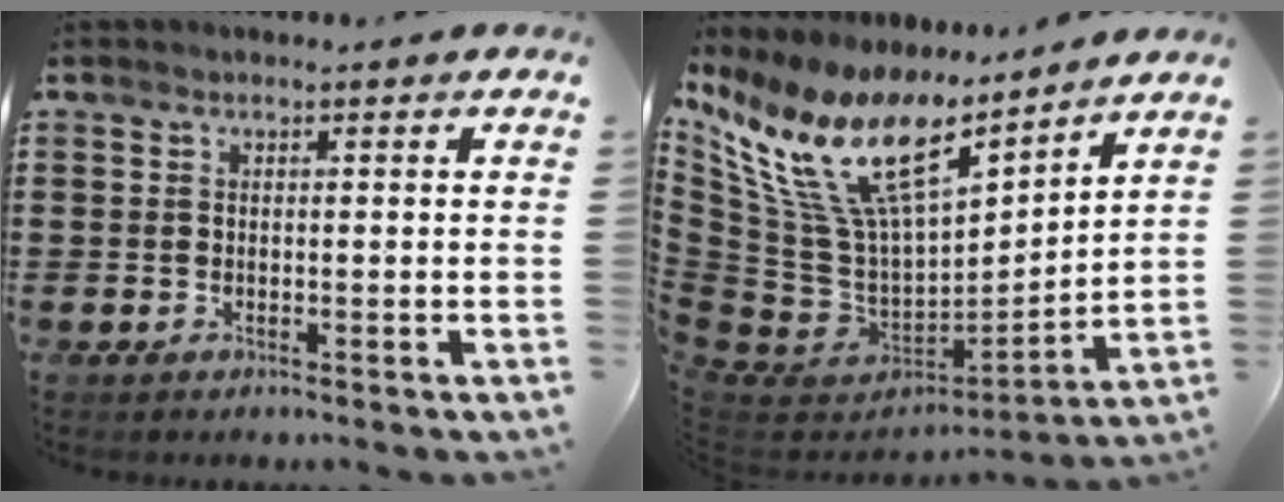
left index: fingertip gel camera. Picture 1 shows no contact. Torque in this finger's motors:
{"motor_torque": [2.14, 0.00, 1.05, 0.21]}